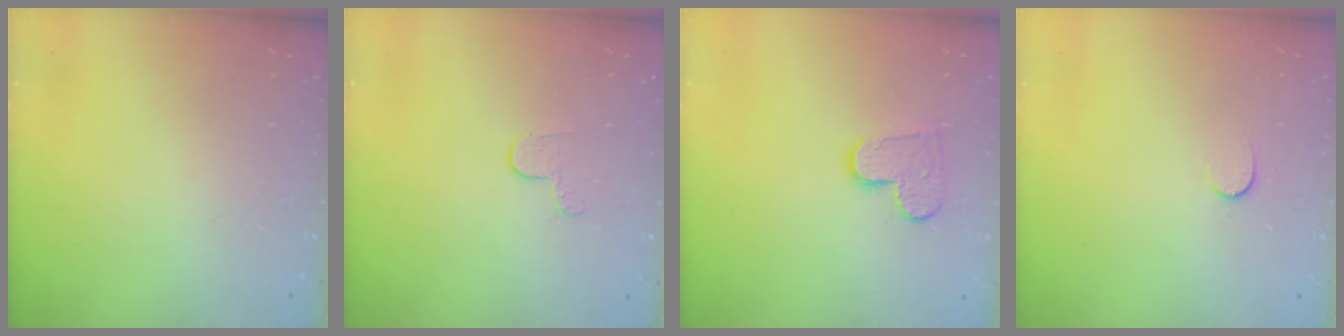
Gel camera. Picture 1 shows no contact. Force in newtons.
{"total": 4.7, "press": 4.6, "slide": 0.4}
{"total": 9.2, "press": 9.2, "slide": 0.6}
{"total": 5.2, "press": 5.2, "slide": 0.5}